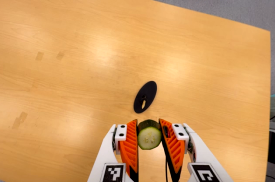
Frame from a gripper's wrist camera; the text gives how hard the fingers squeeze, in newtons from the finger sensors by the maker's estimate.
{"total": 8.4, "left": 7.6, "right": 9.3}